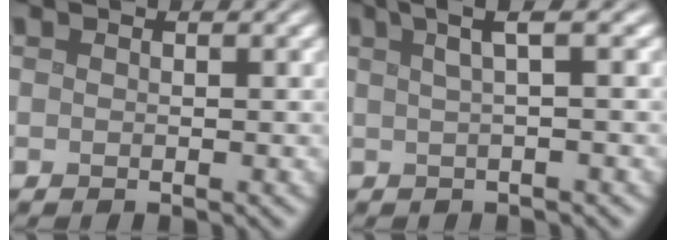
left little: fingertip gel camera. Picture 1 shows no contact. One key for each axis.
{"total": 3.8, "fx": 1.7, "fy": 0.7, "fz": 3.3, "tx": -0.046, "ty": 0.015, "tz": 0.026}